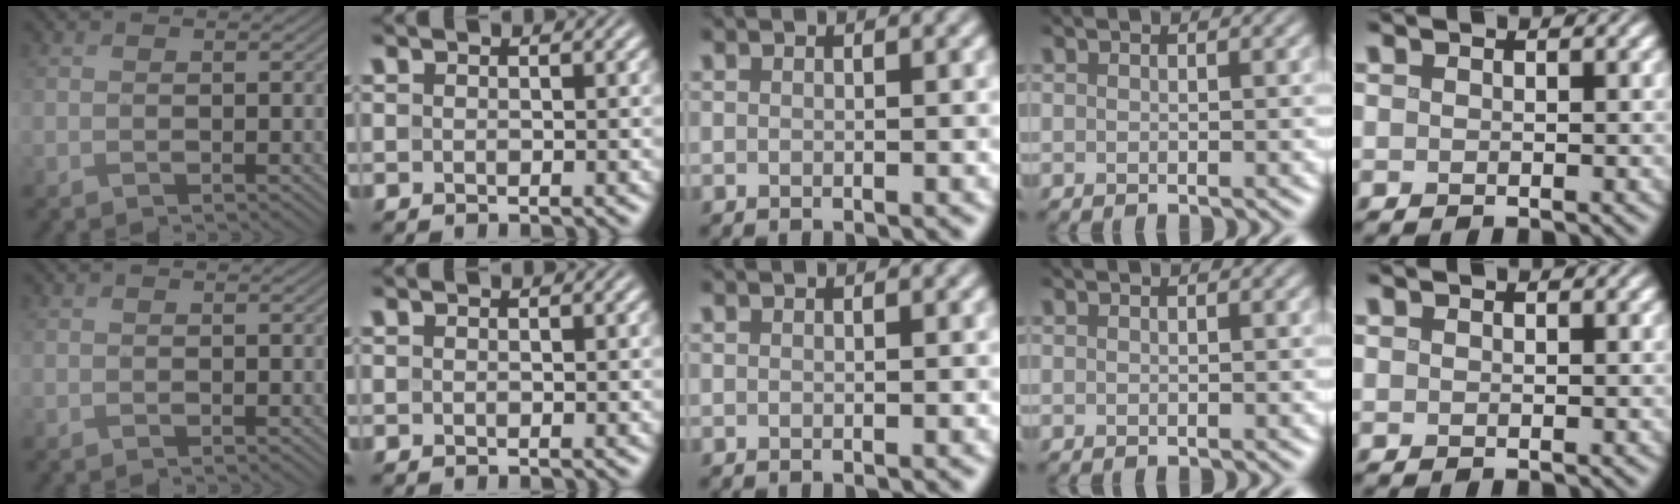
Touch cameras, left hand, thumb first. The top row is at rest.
{}